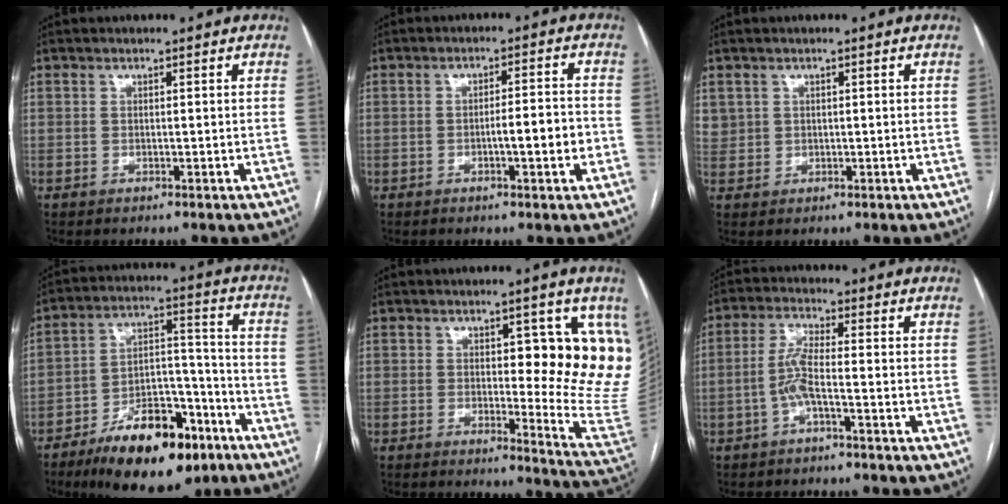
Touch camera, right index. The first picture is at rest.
{"total": 4.8, "force": [-1.4, 0.5, 4.6], "torque": [-0.067, 0.007, -0.018]}
{"total": 2.3, "force": [1.0, 2.1, 0.3], "torque": [0.008, 0.008, 0.019]}
{"total": 17.4, "force": [-11.1, 6.8, 11.6], "torque": [-0.191, 0.028, -0.178]}
{"total": 13.6, "force": [3.8, 4.0, 12.4], "torque": [-0.132, -0.011, 0.043]}
{"total": 4.4, "force": [-1.5, 0.3, 4.1], "torque": [-0.088, 0.009, -0.032]}